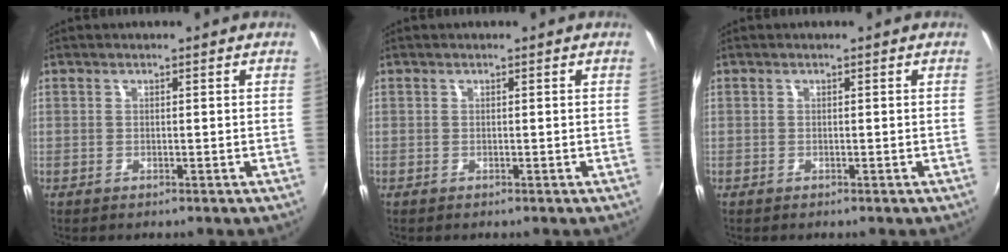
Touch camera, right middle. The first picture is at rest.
{"total": 0.0}
{"total": 0.0}